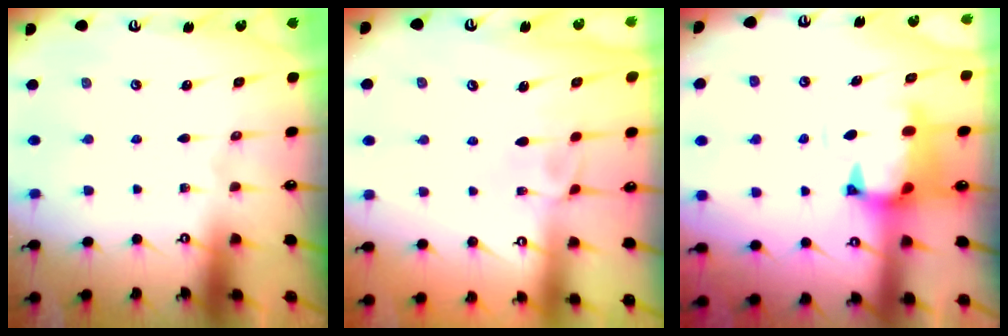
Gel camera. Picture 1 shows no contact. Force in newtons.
{"total": 1.4, "press": 1.0, "slide": 1.0}
{"total": 1.2, "press": 0.3, "slide": 1.2}